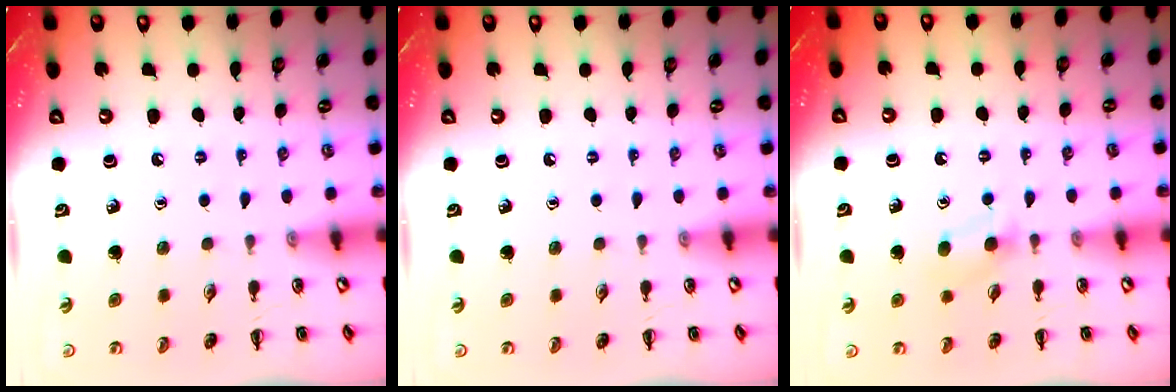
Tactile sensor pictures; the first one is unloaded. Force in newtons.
{"total": 0.0}
{"total": 3.3, "press": 3.0, "slide": 1.3}